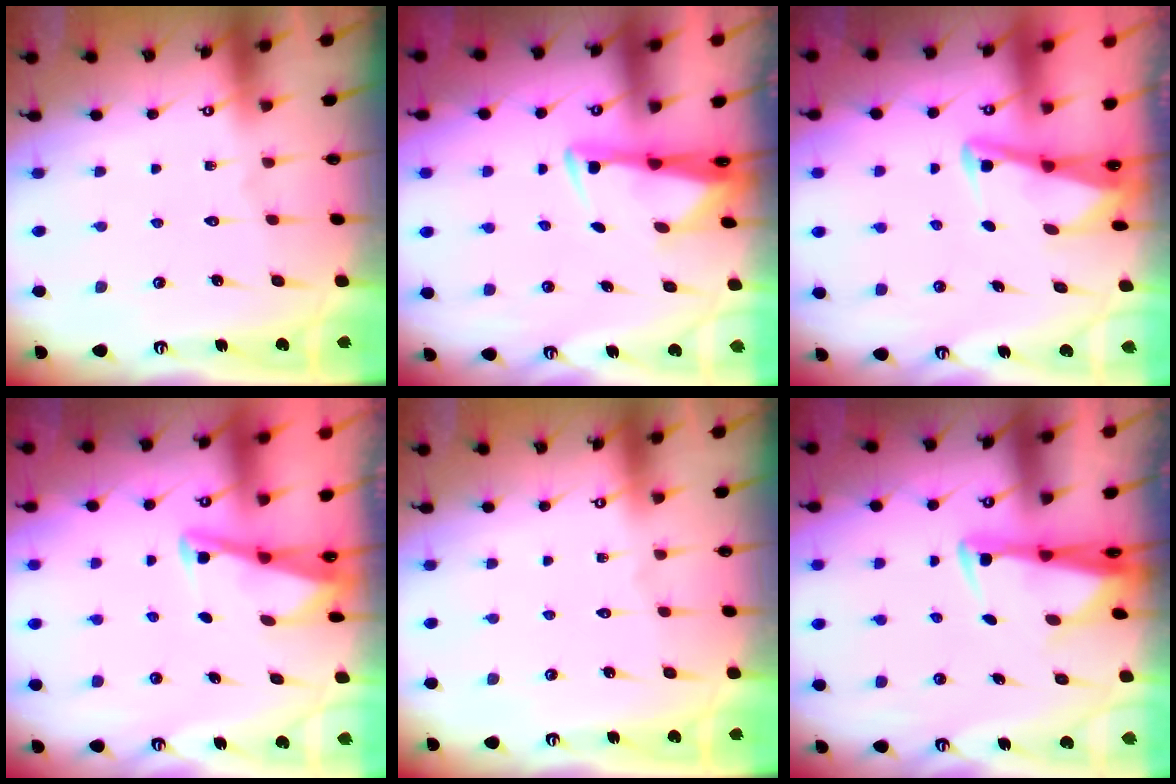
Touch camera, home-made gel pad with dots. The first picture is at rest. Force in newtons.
{"total": 3.0, "press": 2.8, "slide": 1.0}
{"total": 2.9, "press": 2.8, "slide": 0.4}
{"total": 2.9, "press": 2.9, "slide": 0.4}
{"total": 0.0}
{"total": 3.0, "press": 2.9, "slide": 0.9}